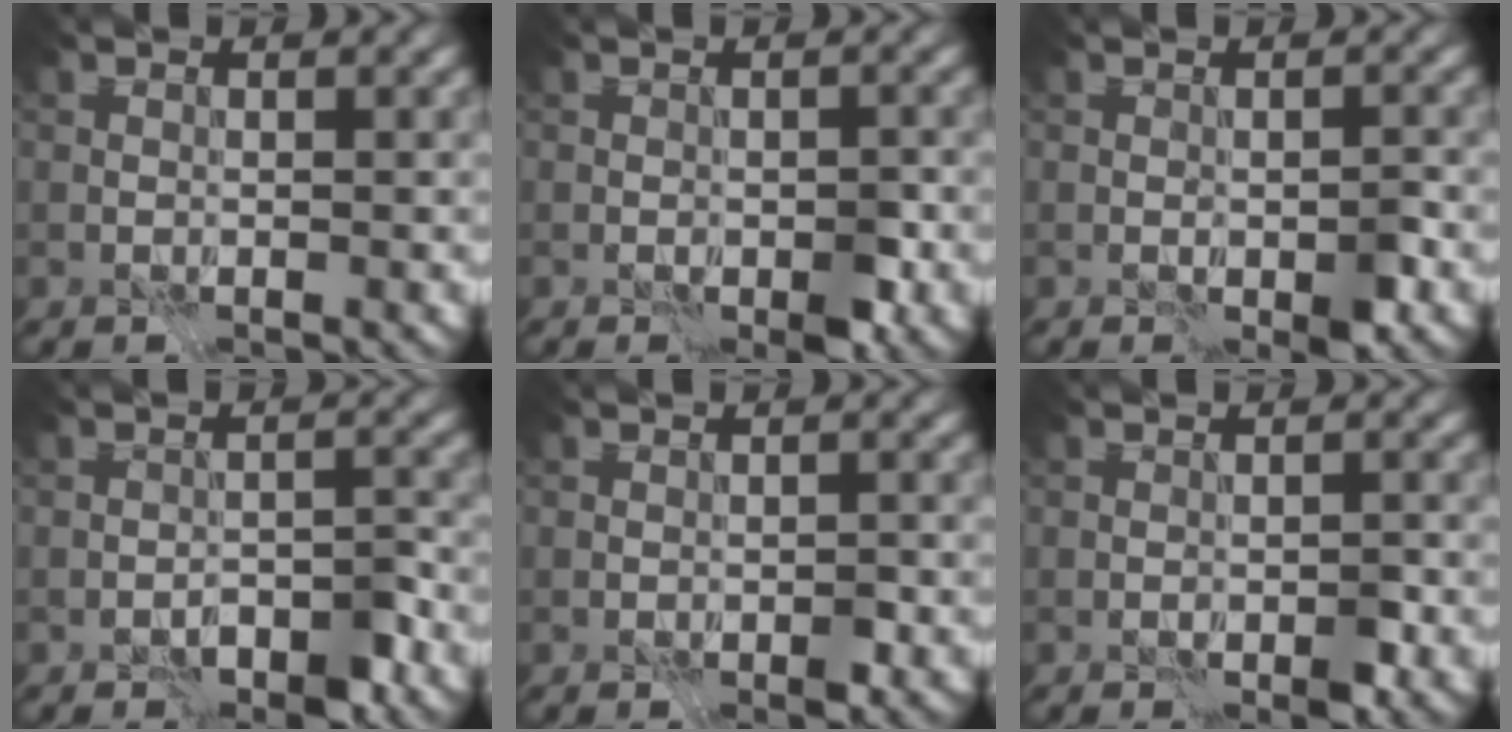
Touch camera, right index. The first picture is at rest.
{"total": 2.5, "force": [-1.0, 1.2, 2.0], "torque": [-0.031, -0.007, -0.015]}
{"total": 2.2, "force": [-1.0, 0.9, 1.8], "torque": [-0.028, -0.007, -0.014]}
{"total": 3.5, "force": [-2.5, 1.6, 2.0], "torque": [-0.022, 0.003, -0.040]}
{"total": 1.4, "force": [-0.8, 0.6, 1.0], "torque": [-0.012, -0.005, -0.011]}
{"total": 1.8, "force": [-0.9, 0.7, 1.4], "torque": [-0.020, -0.005, -0.014]}